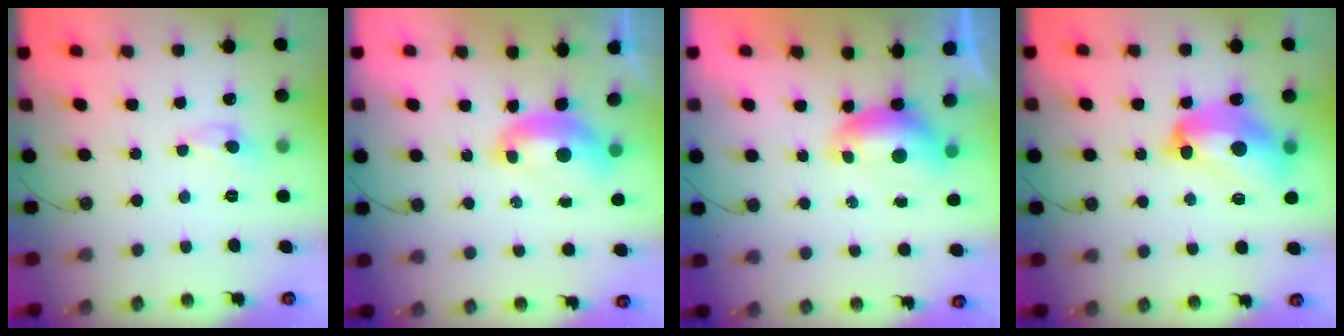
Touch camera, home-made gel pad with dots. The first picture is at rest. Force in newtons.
{"total": 2.0, "press": 1.9, "slide": 0.7}
{"total": 0.0}
{"total": 12.3, "press": 12.3, "slide": 1.0}